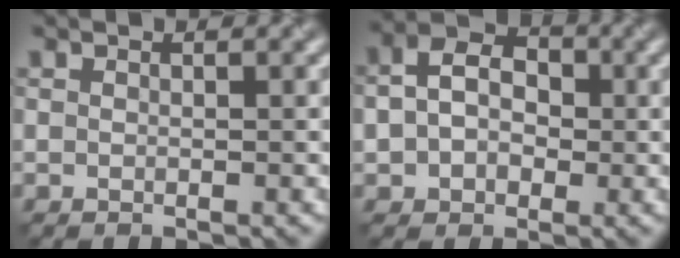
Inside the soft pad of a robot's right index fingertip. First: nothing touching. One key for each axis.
{"total": 5.5, "fx": 0.3, "fy": 4.2, "fz": 3.5, "tx": -0.055, "ty": 0.014, "tz": -0.010}